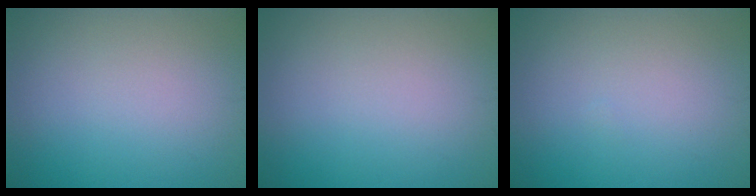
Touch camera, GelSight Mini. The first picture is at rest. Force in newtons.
{"total": 0.0}
{"total": 0.0}